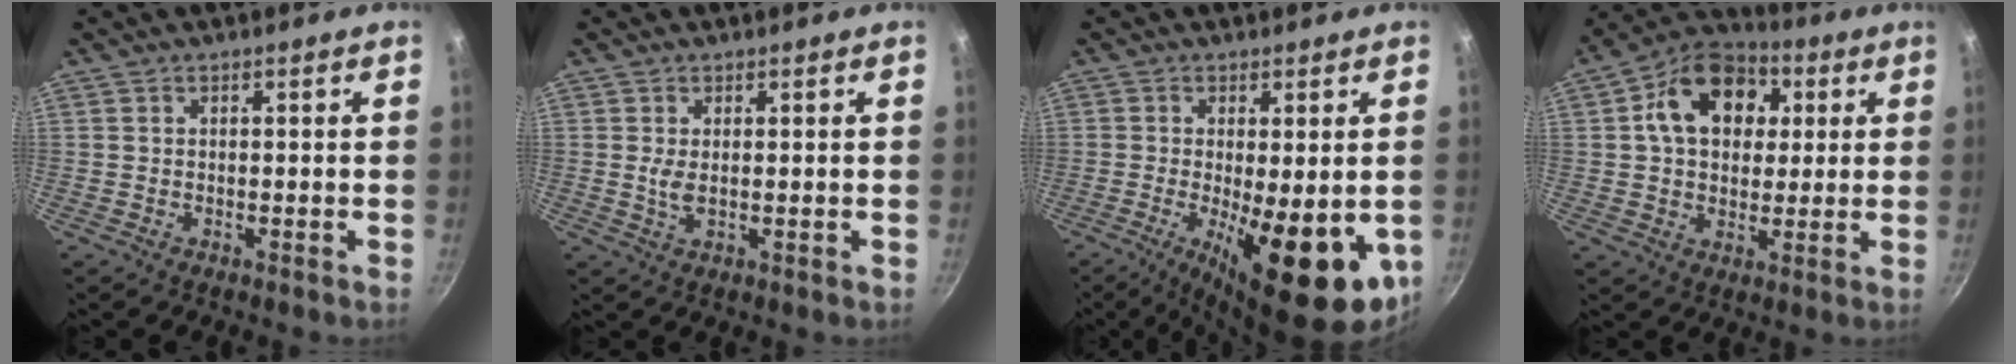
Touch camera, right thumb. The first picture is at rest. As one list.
[{"total": 2.3, "force": [0.4, 0.9, 2.1], "torque": [-0.042, -0.007, 0.010]}, {"total": 16.5, "force": [-3.6, 5.9, 14.9], "torque": [-0.200, -0.014, -0.039]}, {"total": 15.8, "force": [3.9, 11.6, 9.9], "torque": [-0.132, 0.017, 0.048]}]